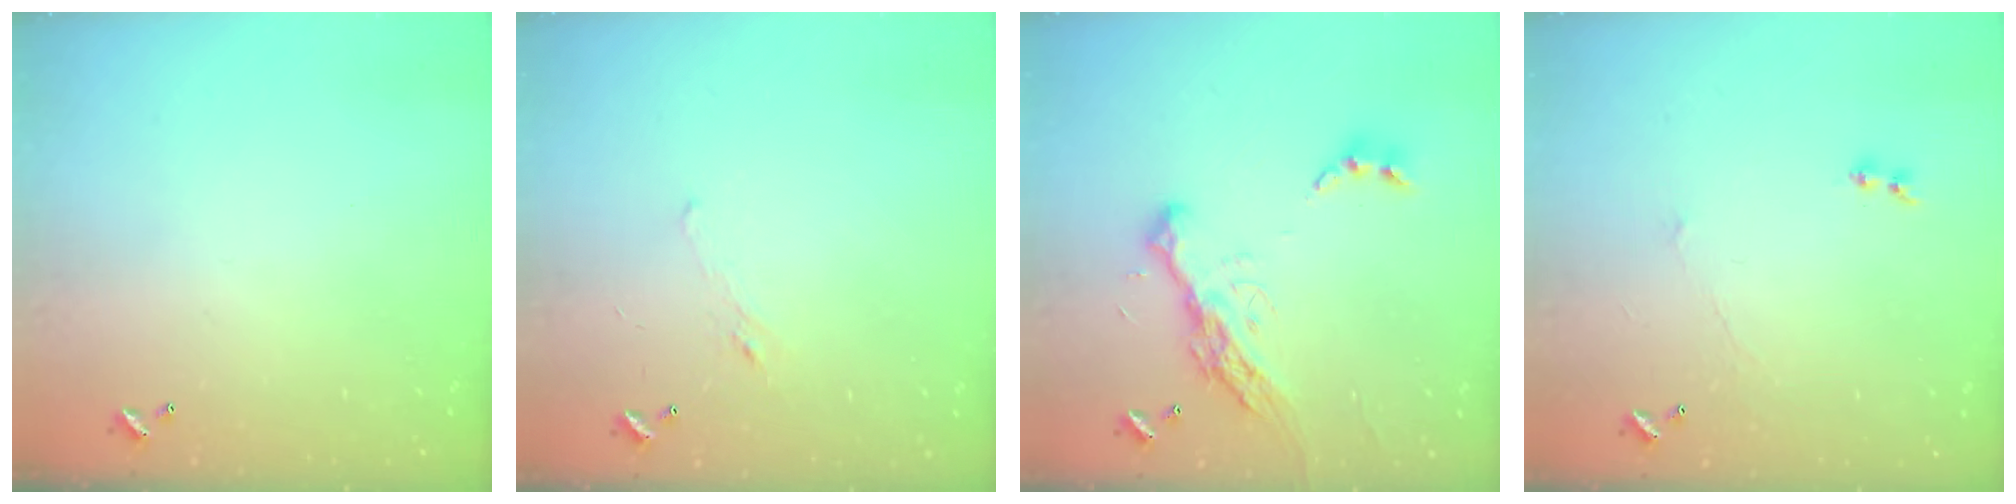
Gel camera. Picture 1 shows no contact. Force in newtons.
{"total": 1.1, "press": 0.9, "slide": 0.6}
{"total": 16.9, "press": 16.8, "slide": 1.9}
{"total": 1.6, "press": 1.3, "slide": 0.9}